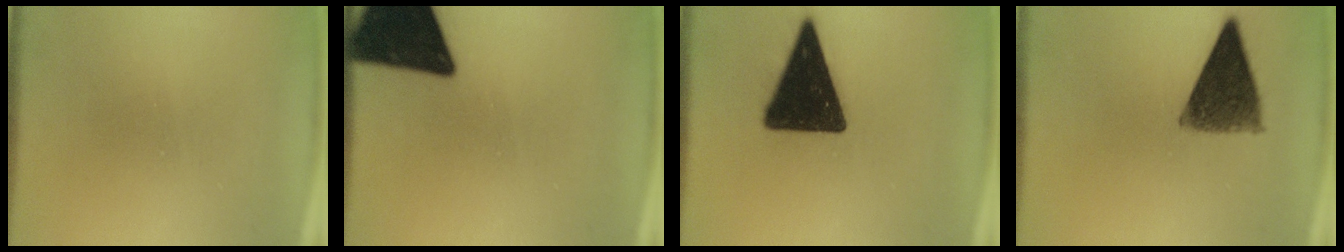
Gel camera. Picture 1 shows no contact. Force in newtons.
{"total": 18.5}
{"total": 17.1}
{"total": 10.1}